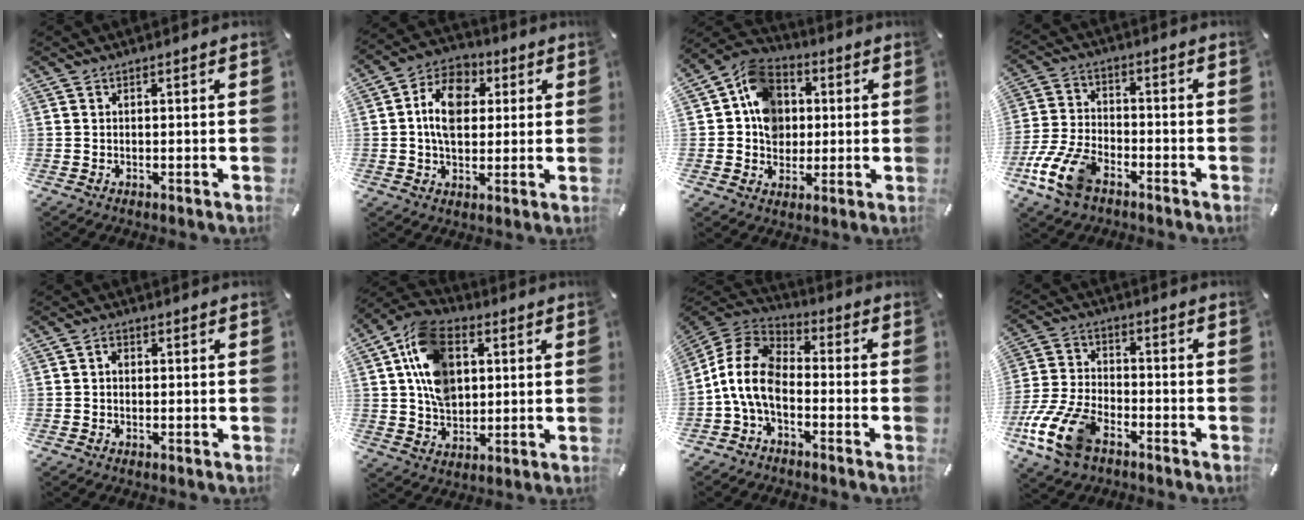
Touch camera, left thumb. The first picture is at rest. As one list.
[{"total": 11.4, "force": [1.4, 8.7, 7.2], "torque": [-0.126, 0.013, 0.025]}, {"total": 12.3, "force": [1.4, 10.7, 5.8], "torque": [-0.112, 0.003, 0.025]}, {"total": 12.0, "force": [-6.8, 6.6, 7.2], "torque": [-0.154, 0.029, -0.127]}, {"total": 1.6, "force": [0.0, 1.3, 0.9], "torque": [-0.019, 0.006, -0.002]}, {"total": 14.7, "force": [3.6, 10.8, 9.3], "torque": [-0.187, 0.005, 0.067]}, {"total": 11.9, "force": [-4.6, 7.5, 8.1], "torque": [-0.181, 0.015, -0.089]}, {"total": 14.9, "force": [-8.1, 8.4, 9.3], "torque": [-0.190, 0.038, -0.144]}]